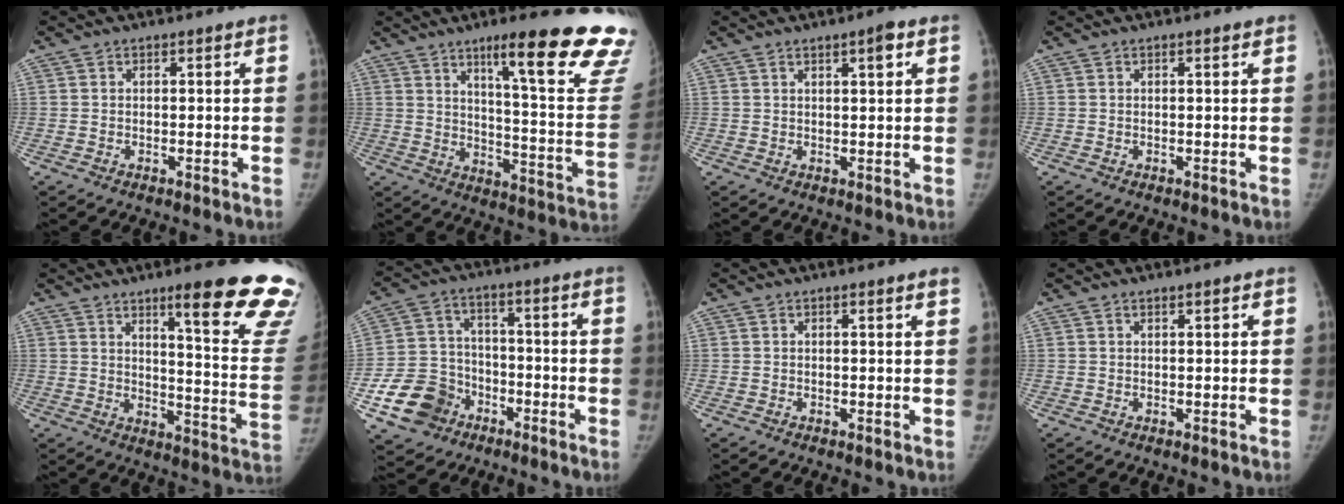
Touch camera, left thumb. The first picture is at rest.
{"total": 26.3, "force": [17.8, 3.7, 19.0], "torque": [-0.203, -0.107, 0.239]}
{"total": 2.6, "force": [1.4, 0.5, 2.1], "torque": [-0.022, -0.005, 0.021]}
{"total": 0.7, "force": [0.4, 0.0, 0.5], "torque": [-0.009, 0.002, 0.005]}
{"total": 22.1, "force": [15.4, 2.9, 15.5], "torque": [-0.164, -0.104, 0.197]}
{"total": 11.8, "force": [-5.8, 9.7, 3.6], "torque": [-0.039, 0.045, -0.101]}
{"total": 1.4, "force": [1.0, -0.1, 1.0], "torque": [-0.013, 0.001, 0.012]}
{"total": 0.6, "force": [0.5, 0.1, 0.3], "torque": [0.001, -0.002, 0.011]}